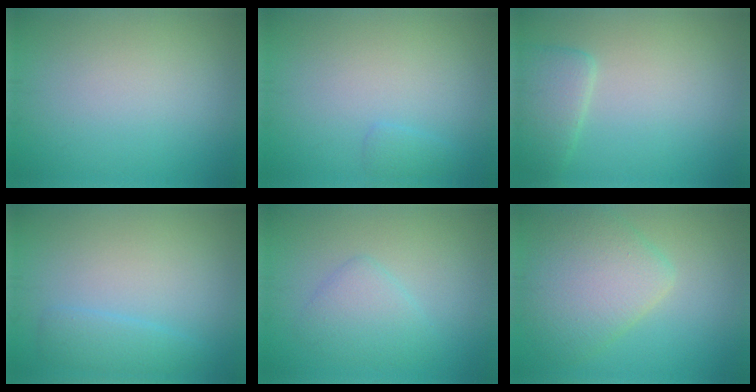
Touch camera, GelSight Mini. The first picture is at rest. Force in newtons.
{"total": 0.9, "press": 0.9, "slide": 0.1}
{"total": 2.9, "press": 2.9, "slide": 0.3}
{"total": 1.9, "press": 1.9, "slide": 0.2}
{"total": 2.6, "press": 2.6, "slide": 0.2}
{"total": 5.9, "press": 5.9, "slide": 0.4}